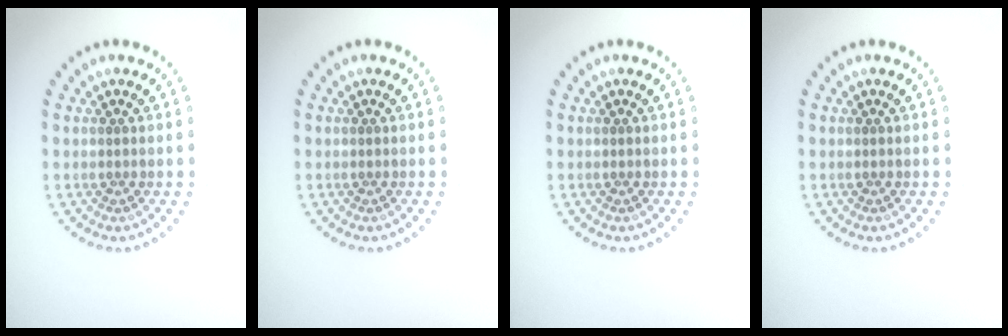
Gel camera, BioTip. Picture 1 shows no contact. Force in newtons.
{"total": 0.0}
{"total": 0.0}
{"total": 0.0}